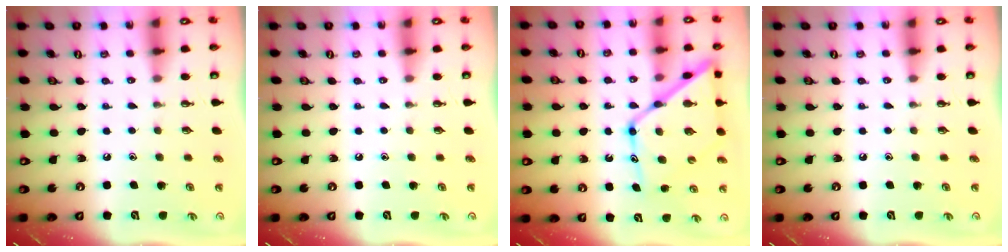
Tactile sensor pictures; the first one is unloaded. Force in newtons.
{"total": 0.0}
{"total": 16.3, "press": 16.3, "slide": 1.5}
{"total": 0.0}